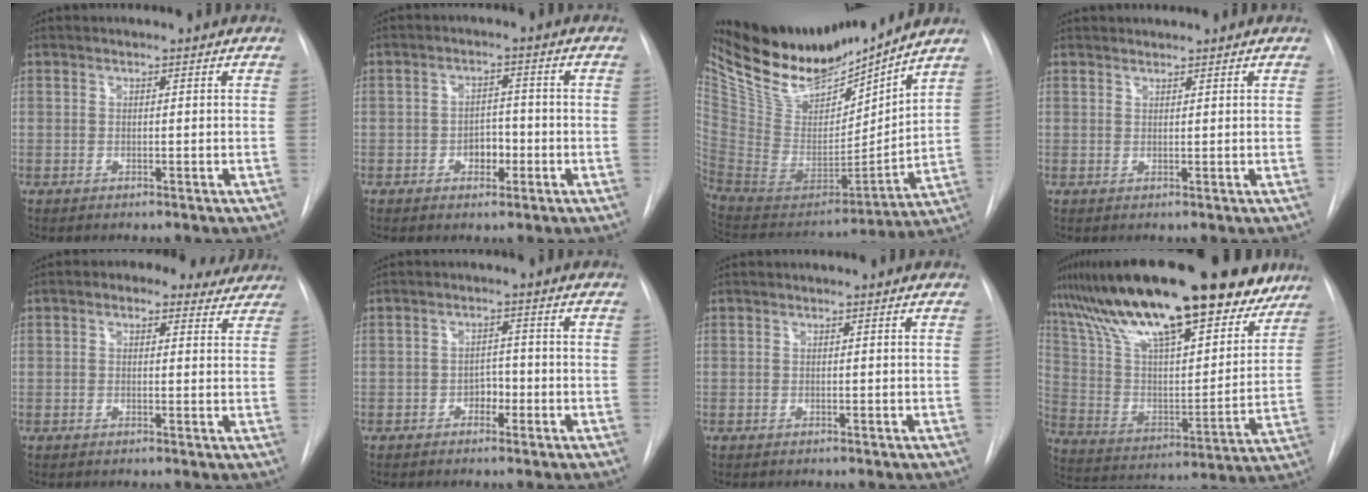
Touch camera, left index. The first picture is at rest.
{"total": 3.3, "force": [-1.3, 2.2, 2.2], "torque": [-0.026, 0.007, -0.019]}
{"total": 20.3, "force": [18.0, 5.2, 7.7], "torque": [-0.146, -0.024, 0.329]}
{"total": 1.7, "force": [1.7, 0.2, 0.0], "torque": [-0.004, 0.017, 0.034]}
{"total": 6.4, "force": [4.7, 3.5, 2.6], "torque": [-0.023, 0.021, 0.053]}
{"total": 2.3, "force": [-1.2, 1.5, 1.3], "torque": [-0.013, 0.008, -0.019]}
{"total": 0.0}
{"total": 30.5, "force": [22.1, 8.1, 19.4], "torque": [-0.324, 0.027, 0.351]}